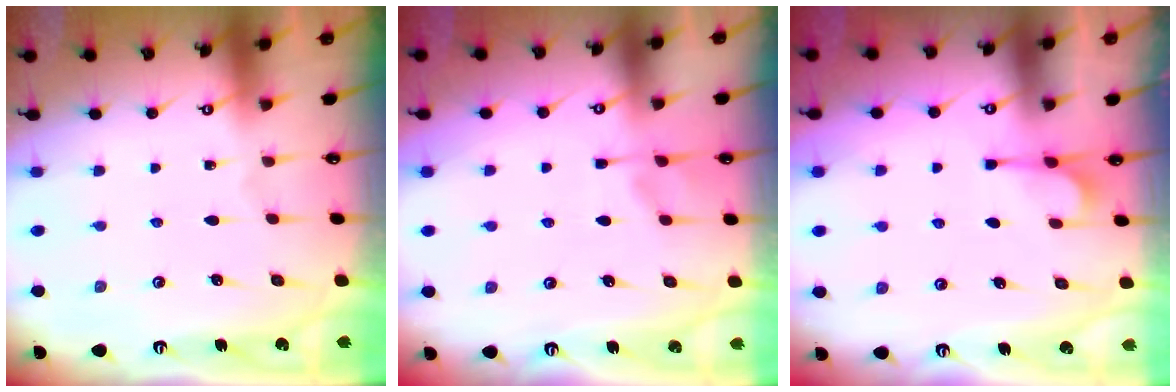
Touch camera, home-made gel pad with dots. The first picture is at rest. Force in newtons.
{"total": 0.9, "press": 0.2, "slide": 0.9}
{"total": 2.4, "press": 2.2, "slide": 1.0}